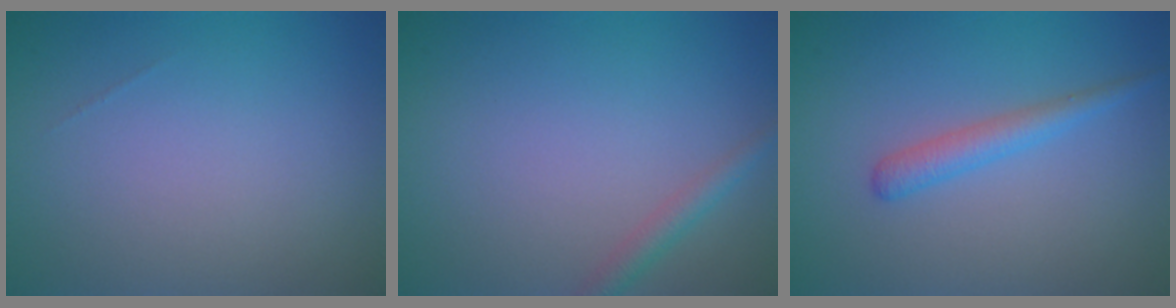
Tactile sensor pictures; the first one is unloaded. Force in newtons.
{"total": 1.7, "press": 1.7, "slide": 0.1}
{"total": 2.1, "press": 2.1, "slide": 0.1}